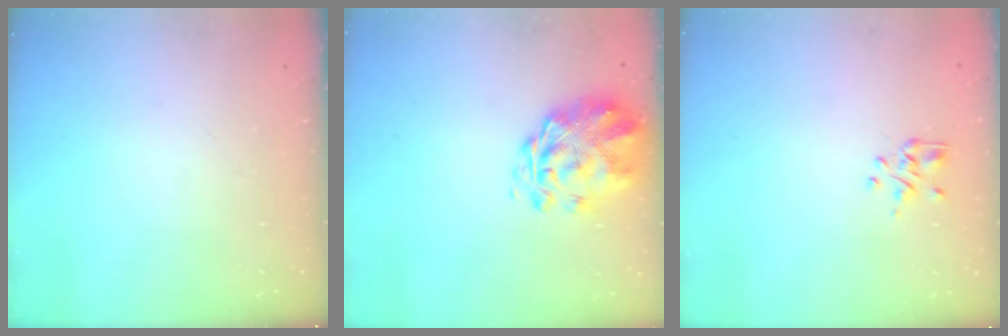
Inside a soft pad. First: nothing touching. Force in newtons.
{"total": 3.1, "press": 2.8, "slide": 1.5}
{"total": 1.7, "press": 1.6, "slide": 0.6}